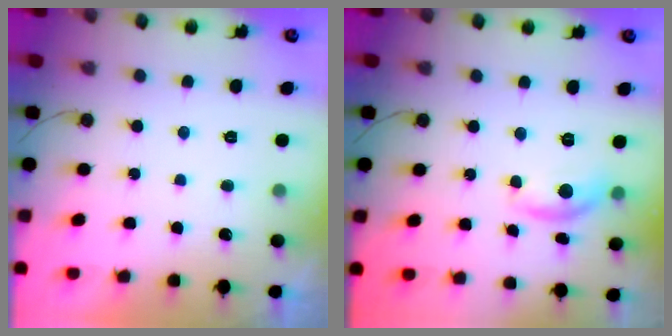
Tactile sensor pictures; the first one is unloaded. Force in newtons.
{"total": 9.2, "press": 9.2, "slide": 0.5}